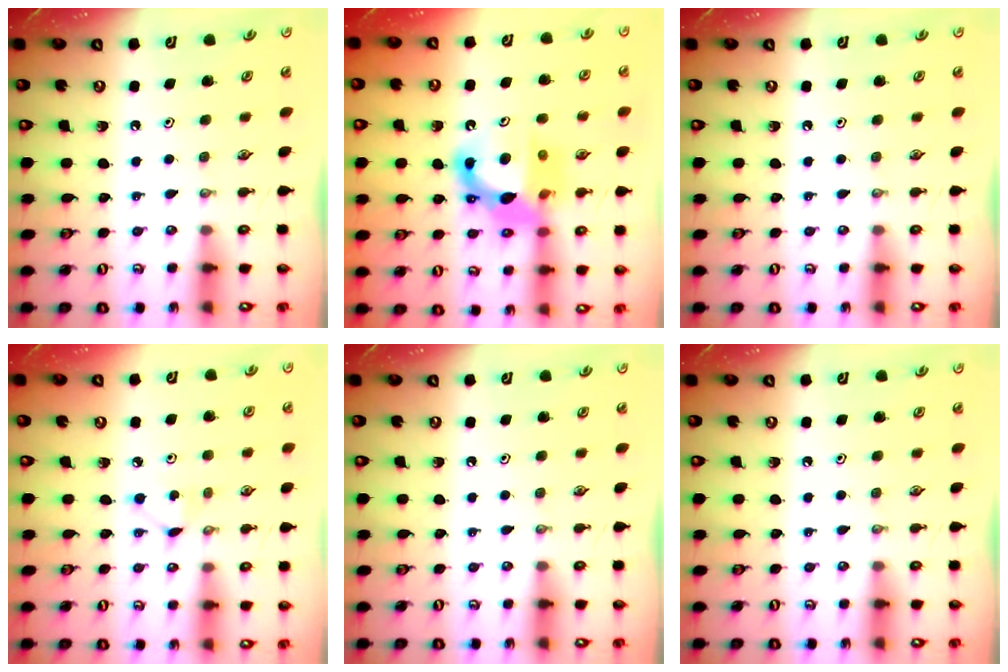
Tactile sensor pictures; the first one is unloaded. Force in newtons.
{"total": 12.5, "press": 12.4, "slide": 1.9}
{"total": 0.0}
{"total": 3.8, "press": 3.7, "slide": 0.5}
{"total": 0.0}
{"total": 0.0}